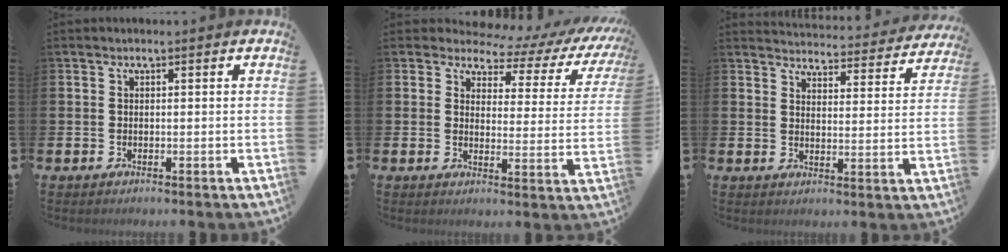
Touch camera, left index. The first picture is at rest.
{"total": 4.1, "force": [2.9, 2.5, 1.4], "torque": [-0.028, -0.030, 0.035]}
{"total": 3.9, "force": [3.8, 0.6, 0.3], "torque": [-0.012, -0.035, 0.061]}